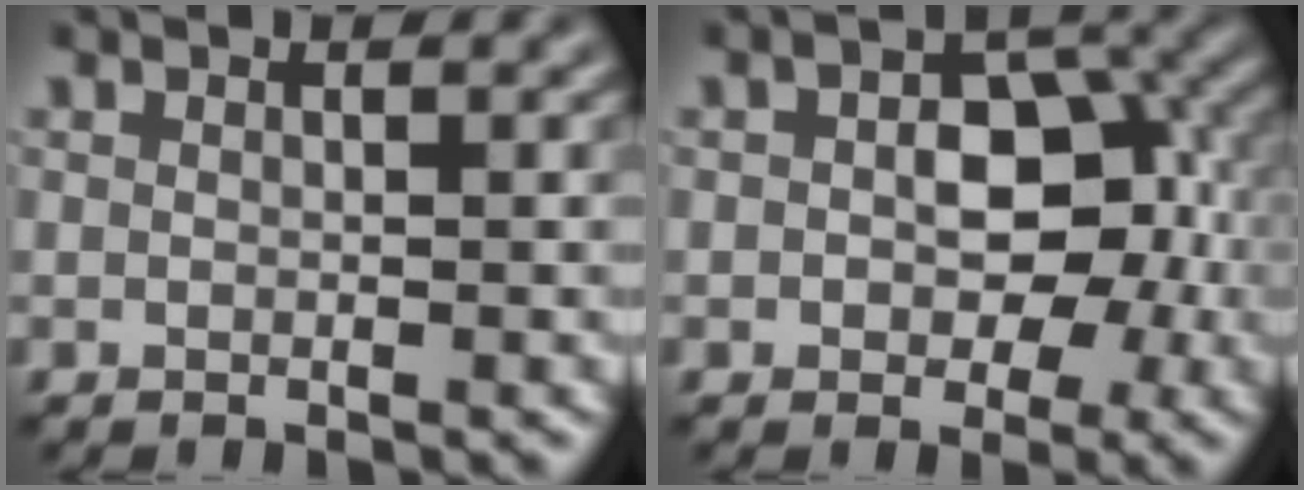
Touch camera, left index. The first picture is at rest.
{"total": 5.9, "force": [-0.2, 4.0, 4.3], "torque": [-0.050, 0.001, -0.006]}